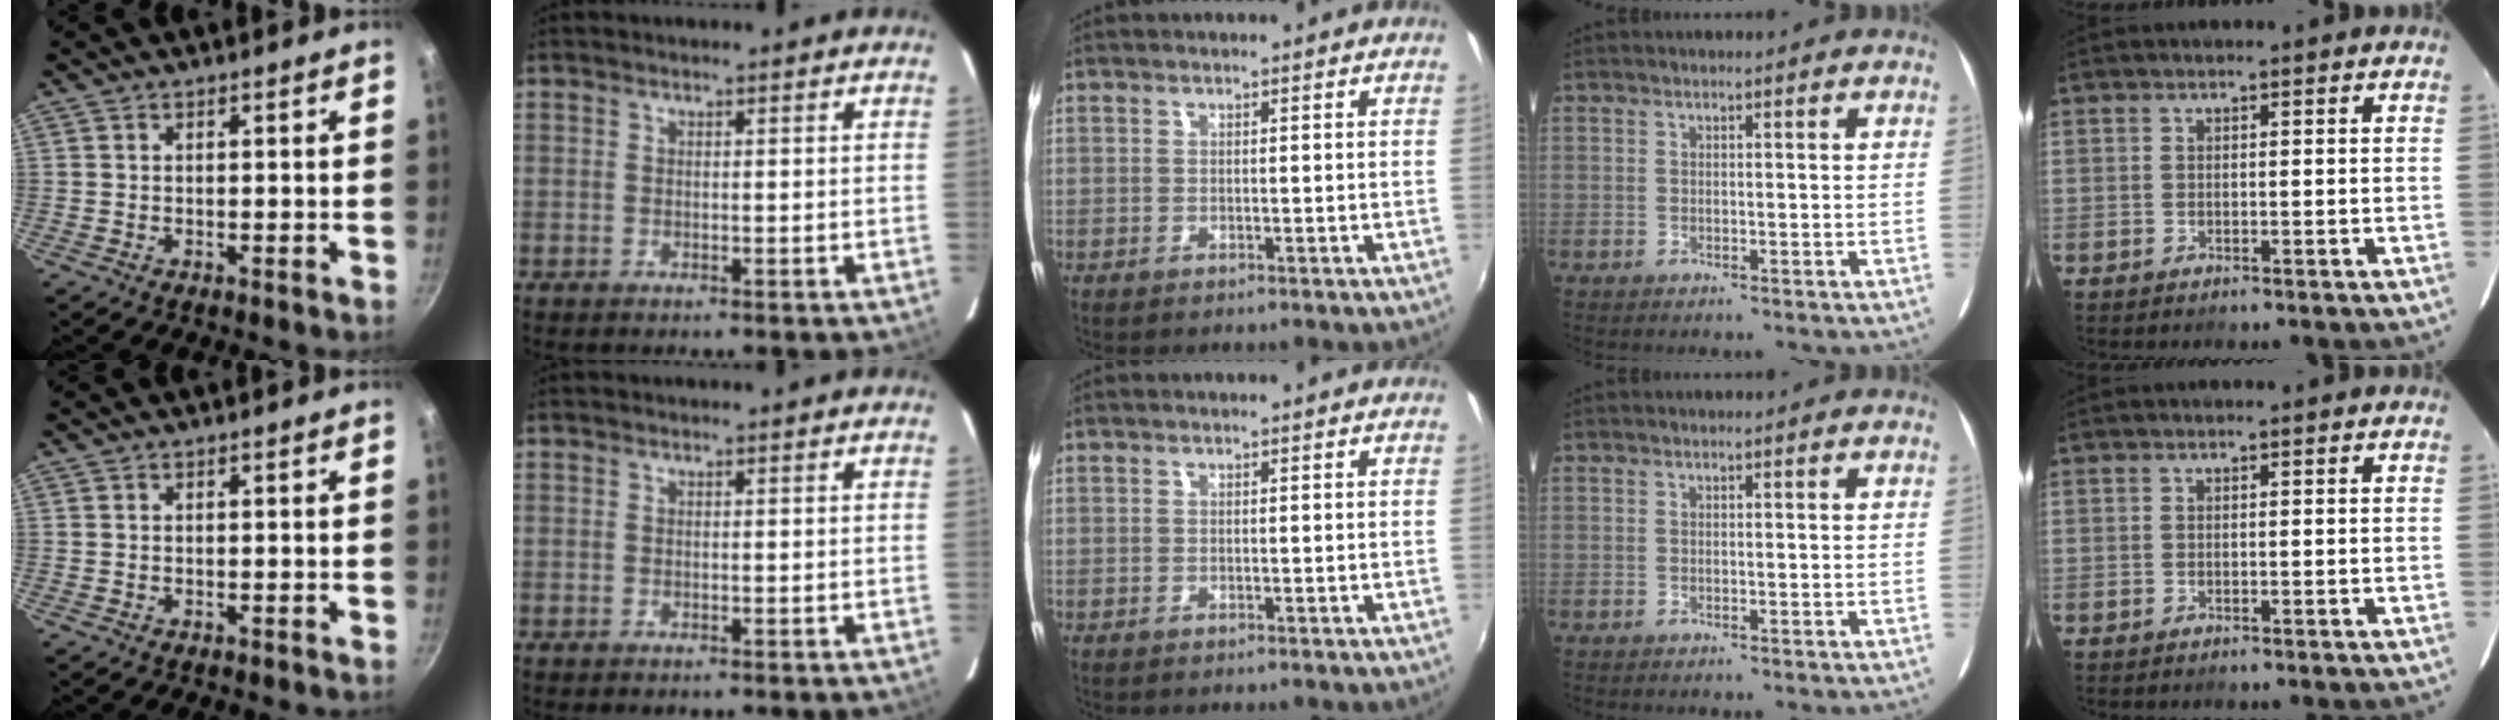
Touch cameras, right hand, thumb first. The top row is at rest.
{}